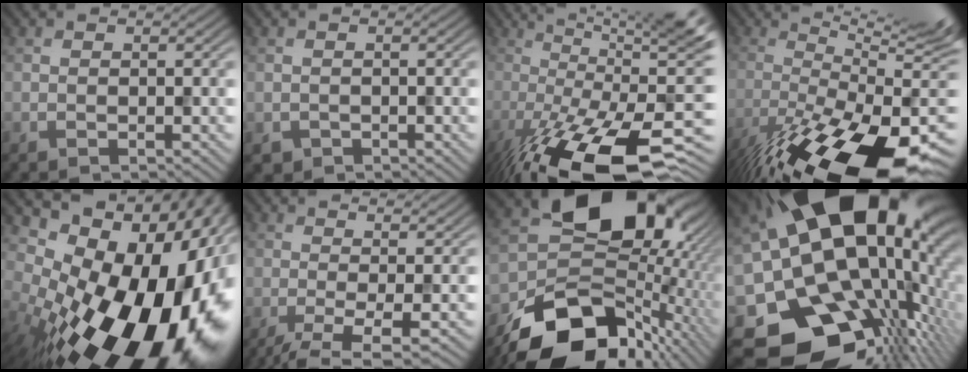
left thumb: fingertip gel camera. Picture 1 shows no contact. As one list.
[{"total": 1.2, "force": [-0.7, 0.9, 0.1], "torque": [-0.003, -0.005, -0.015]}, {"total": 18.0, "force": [-5.2, 4.3, 16.7], "torque": [-0.266, 0.002, -0.096]}, {"total": 18.7, "force": [-7.6, 6.0, 15.9], "torque": [-0.256, -0.036, -0.101]}, {"total": 22.1, "force": [-3.1, 13.5, 17.1], "torque": [-0.291, -0.074, -0.025]}, {"total": 5.8, "force": [-1.2, 1.3, 5.6], "torque": [-0.084, 0.002, -0.027]}, {"total": 18.6, "force": [-3.6, 14.1, 11.5], "torque": [-0.209, -0.038, -0.040]}, {"total": 21.6, "force": [1.5, 14.8, 15.7], "torque": [-0.267, -0.053, 0.051]}]